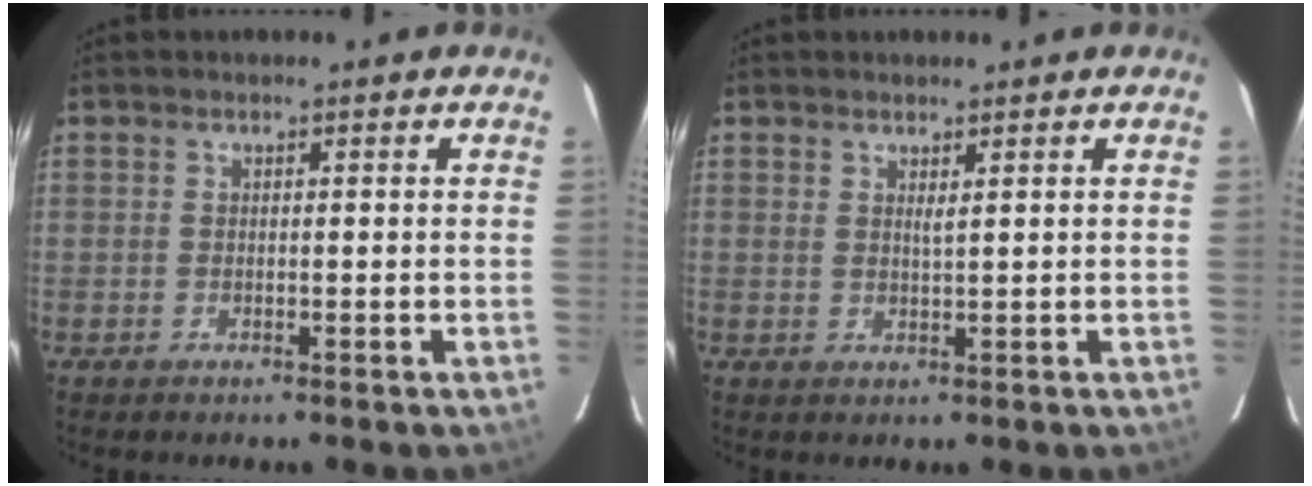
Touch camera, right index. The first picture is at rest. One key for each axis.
{"total": 1.1, "fx": 0.7, "fy": -0.1, "fz": 0.9, "tx": -0.018, "ty": -0.005, "tz": 0.012}